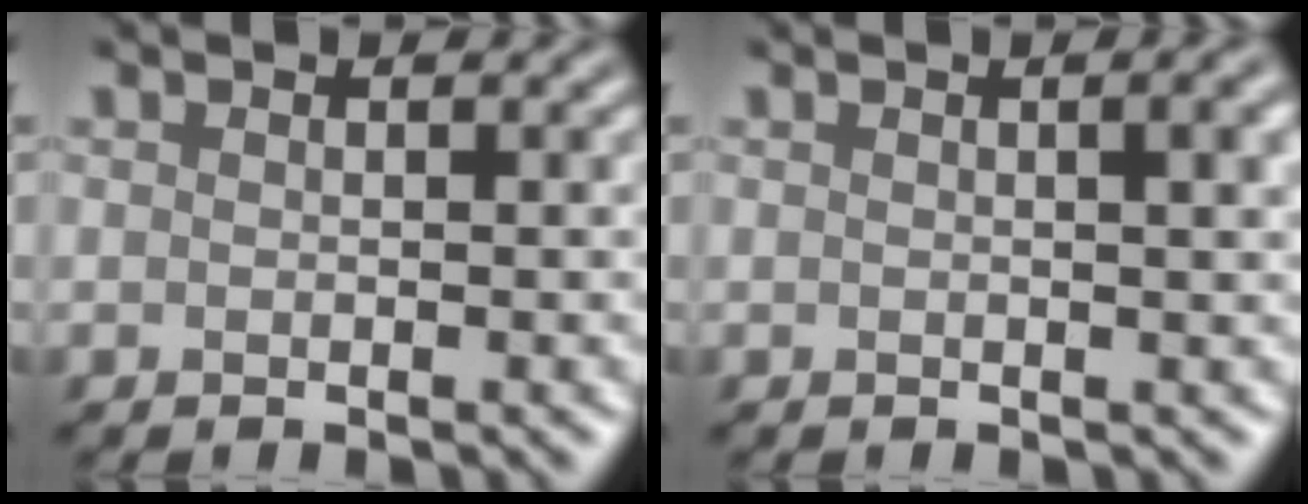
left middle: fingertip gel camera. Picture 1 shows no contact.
{"total": 3.9, "force": [1.0, 1.6, 3.4], "torque": [-0.018, 0.024, -0.002]}